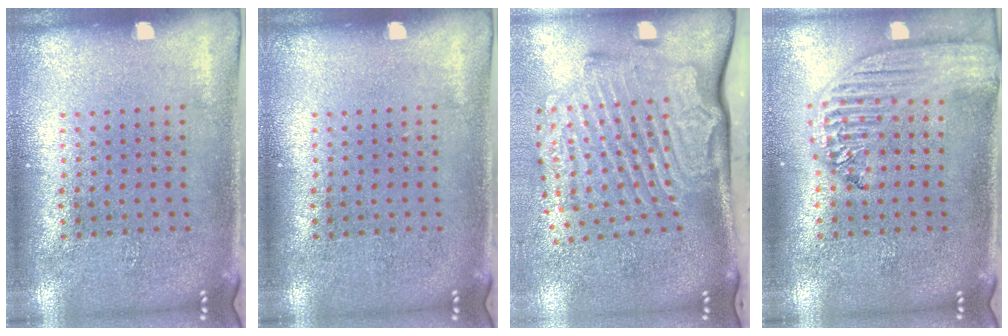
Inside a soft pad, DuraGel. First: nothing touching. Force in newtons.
{"total": 0.0}
{"total": 3.5, "press": 2.4, "slide": 2.5}
{"total": 2.4, "press": 2.1, "slide": 1.2}